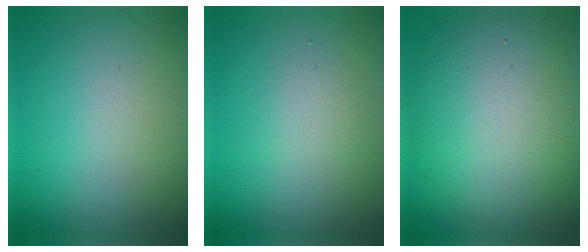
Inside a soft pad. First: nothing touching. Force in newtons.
{"total": 1.4, "press": 1.4, "slide": 0.1}
{"total": 12.9, "press": 12.9, "slide": 0.6}